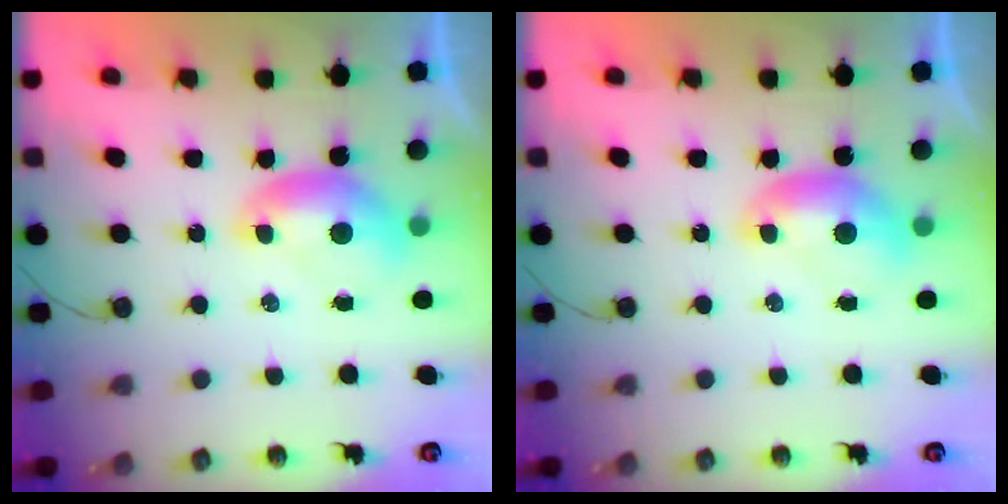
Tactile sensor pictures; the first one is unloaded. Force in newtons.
{"total": 0.0}